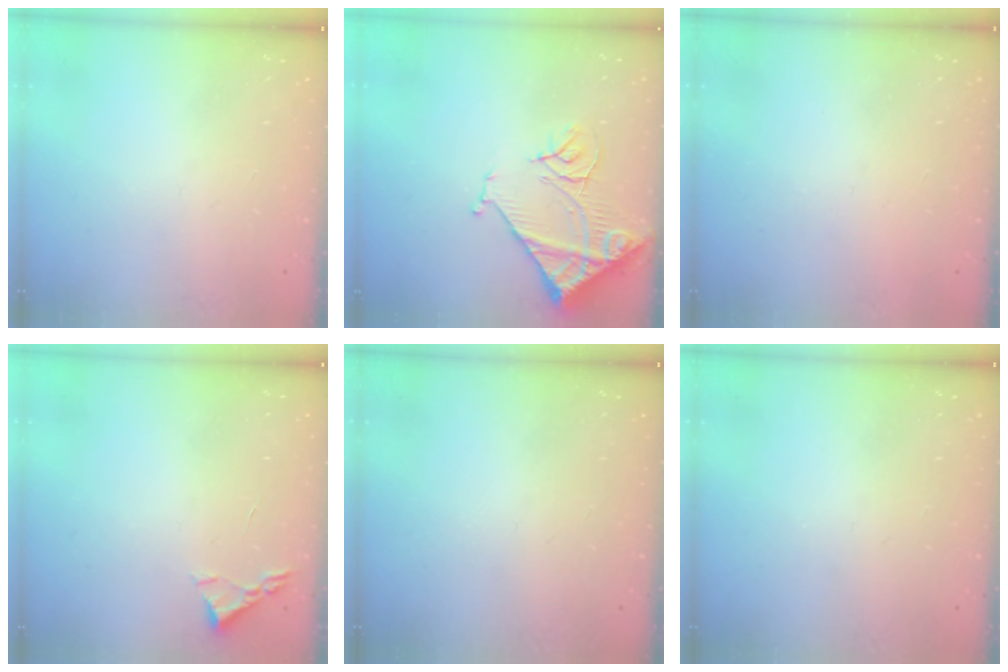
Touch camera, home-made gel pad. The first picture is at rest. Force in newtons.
{"total": 13.6, "press": 13.5, "slide": 1.7}
{"total": 1.5, "press": 1.5, "slide": 0.1}
{"total": 2.4, "press": 2.3, "slide": 0.3}
{"total": 0.0}
{"total": 0.0}